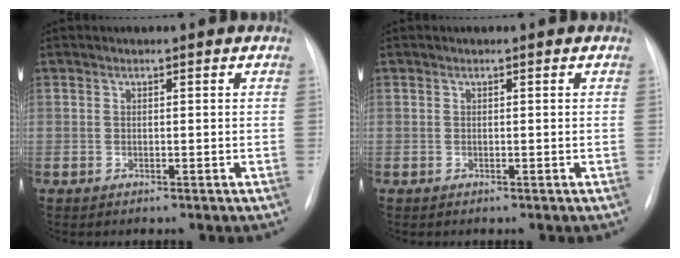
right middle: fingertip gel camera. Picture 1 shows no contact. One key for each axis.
{"total": 0.0}